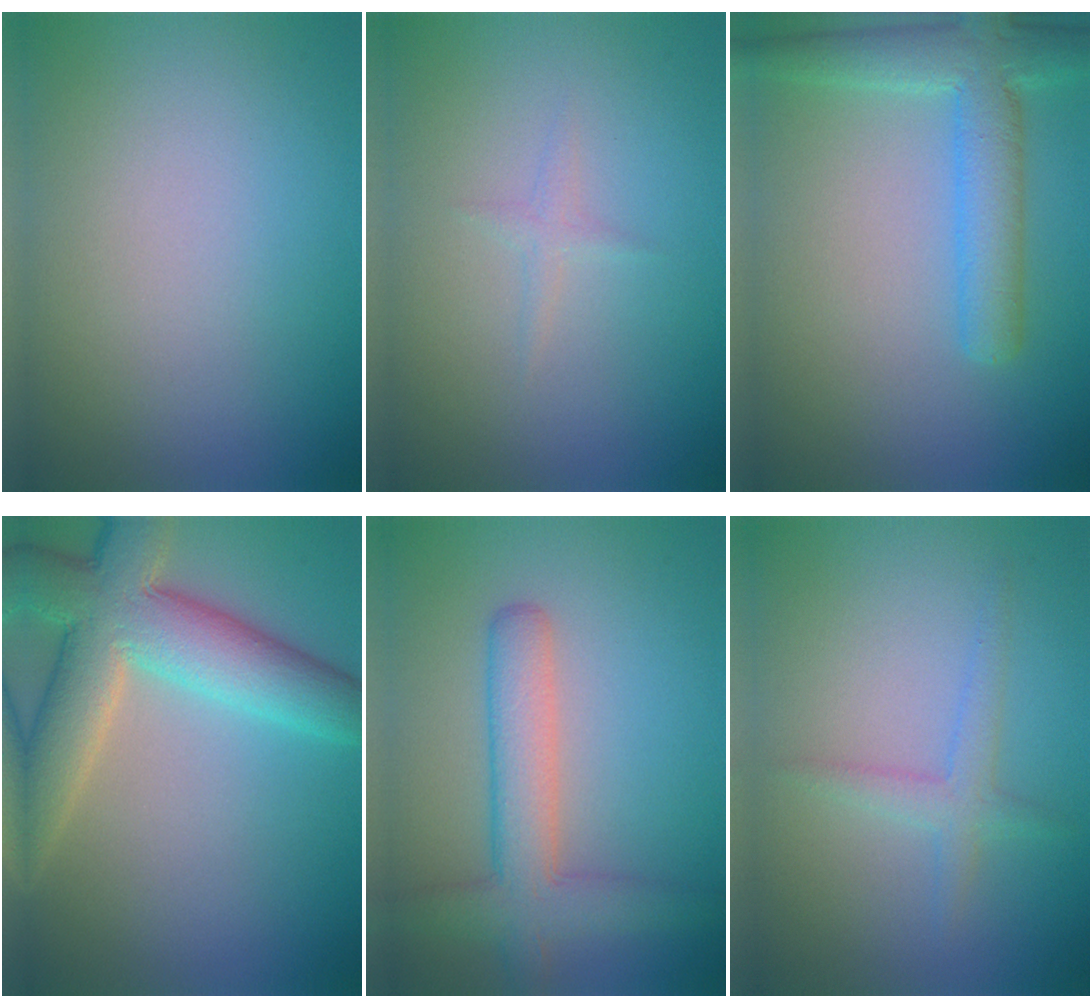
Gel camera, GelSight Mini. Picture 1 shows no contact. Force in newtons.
{"total": 0.8, "press": 0.8, "slide": 0.1}
{"total": 5.4, "press": 5.4, "slide": 0.3}
{"total": 9.4, "press": 9.4, "slide": 1.0}
{"total": 4.6, "press": 4.6, "slide": 0.2}
{"total": 2.0, "press": 2.0, "slide": 0.0}